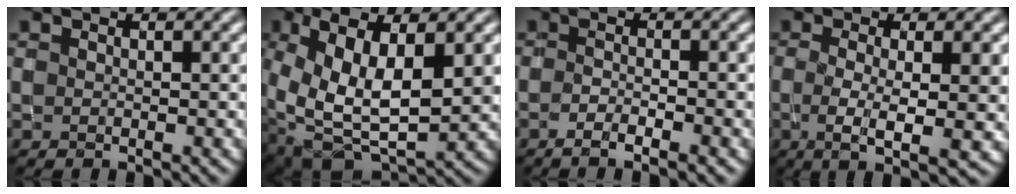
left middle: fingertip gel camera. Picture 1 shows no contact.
{"total": 10.7, "force": [0.7, 5.6, 9.1], "torque": [-0.181, -0.007, 0.011]}
{"total": 2.8, "force": [-1.7, 0.6, 2.2], "torque": [-0.036, 0.000, -0.029]}
{"total": 5.5, "force": [-0.8, 1.4, 5.3], "torque": [-0.088, -0.009, -0.014]}